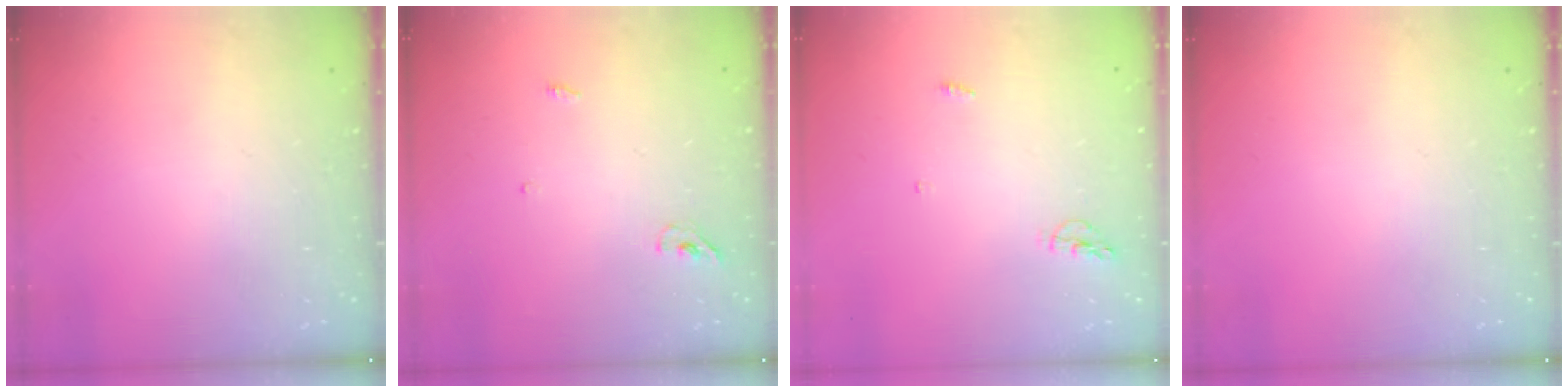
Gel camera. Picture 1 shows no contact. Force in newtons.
{"total": 3.7, "press": 3.6, "slide": 1.0}
{"total": 4.3, "press": 4.1, "slide": 1.0}
{"total": 0.0}